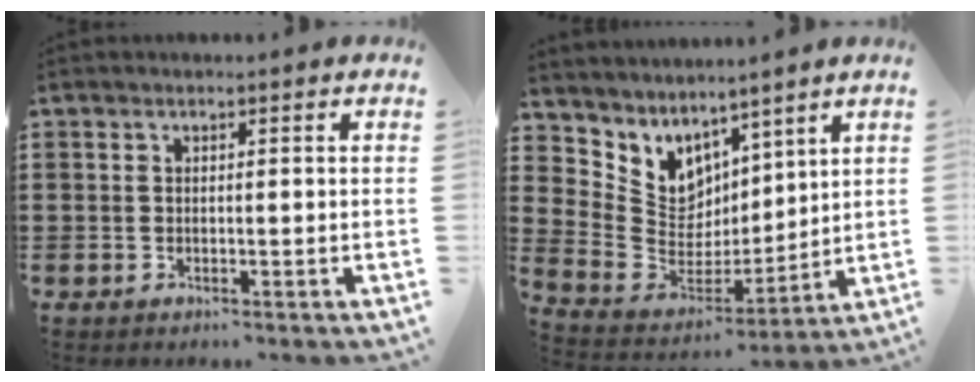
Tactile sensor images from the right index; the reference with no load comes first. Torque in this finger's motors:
{"motor_torque": [1.15, 0.98, 0.47, 0.04]}